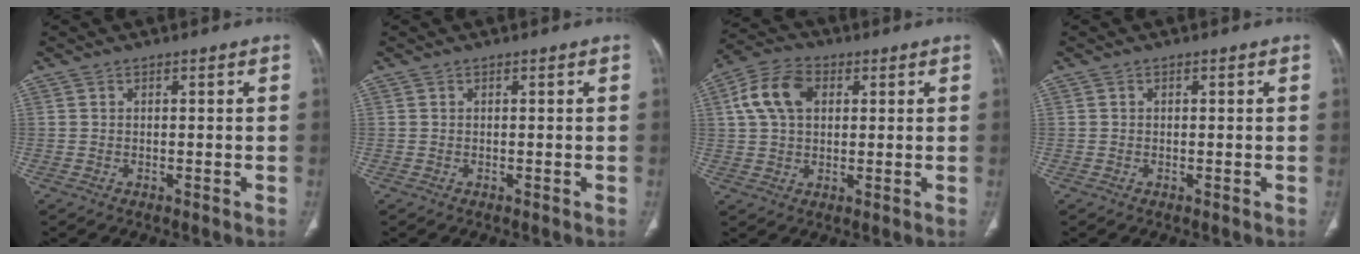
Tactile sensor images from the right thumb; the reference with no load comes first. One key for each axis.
{"total": 0.0}
{"total": 10.1, "fx": 2.7, "fy": 6.8, "fz": 7.0, "tx": -0.128, "ty": 0.016, "tz": 0.045}
{"total": 0.0}